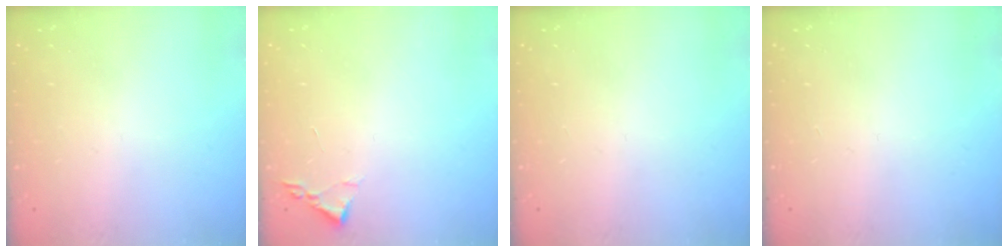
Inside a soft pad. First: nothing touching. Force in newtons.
{"total": 1.8, "press": 1.8, "slide": 0.3}
{"total": 0.0}
{"total": 0.0}